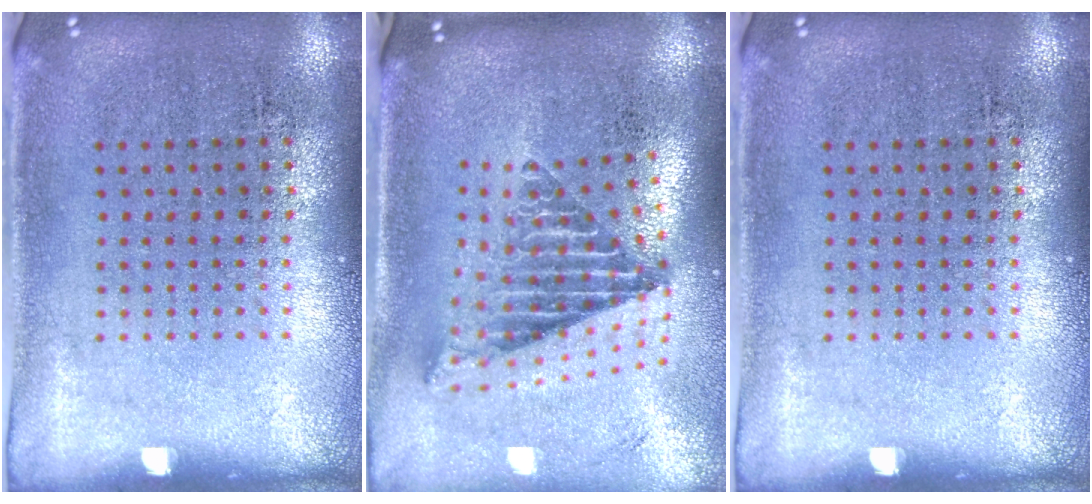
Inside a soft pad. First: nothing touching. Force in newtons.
{"total": 2.5, "press": 1.6, "slide": 1.9}
{"total": 0.0}